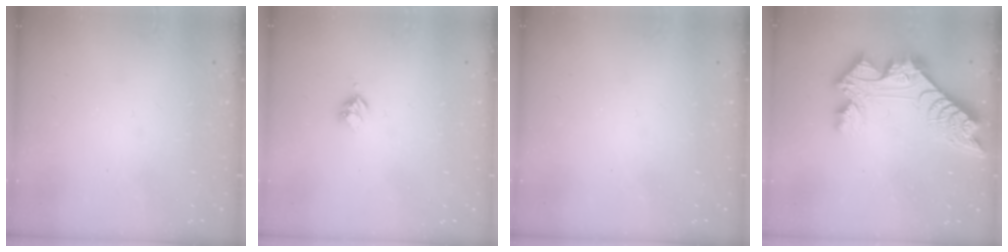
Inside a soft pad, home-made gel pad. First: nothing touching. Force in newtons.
{"total": 3.0, "press": 2.9, "slide": 0.4}
{"total": 0.0}
{"total": 14.9, "press": 14.8, "slide": 1.5}